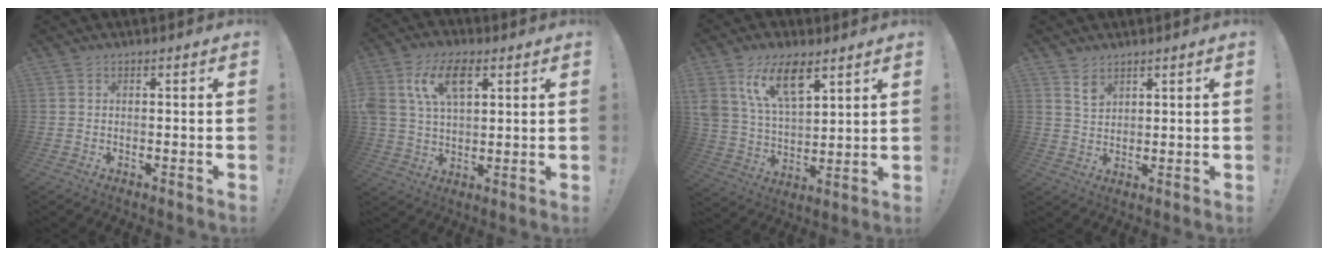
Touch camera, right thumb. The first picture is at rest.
{"total": 12.4, "force": [4.9, 7.5, 8.6], "torque": [-0.167, 0.002, 0.091]}
{"total": 15.0, "force": [8.7, 7.8, 9.5], "torque": [-0.183, -0.037, 0.161]}
{"total": 4.2, "force": [3.0, 2.6, 1.3], "torque": [-0.015, -0.019, 0.053]}